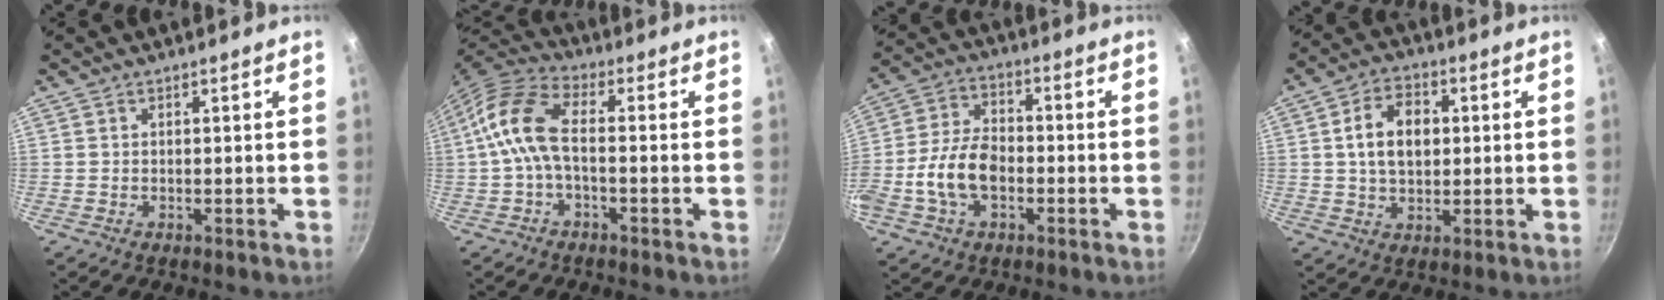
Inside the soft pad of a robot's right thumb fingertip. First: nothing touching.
{"total": 9.5, "force": [-1.2, 4.6, 8.2], "torque": [-0.177, 0.033, -0.039]}
{"total": 10.9, "force": [-2.8, 7.0, 7.9], "torque": [-0.137, 0.032, -0.062]}
{"total": 9.8, "force": [1.4, 6.7, 7.0], "torque": [-0.102, 0.010, 0.018]}